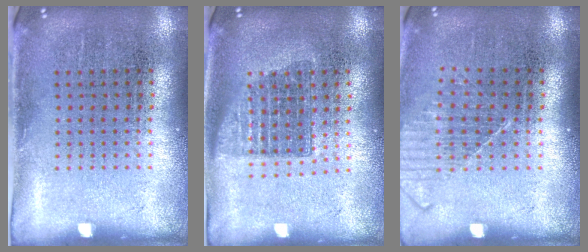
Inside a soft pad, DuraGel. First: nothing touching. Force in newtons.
{"total": 1.3, "press": 1.1, "slide": 0.8}
{"total": 1.2, "press": 1.2, "slide": 0.4}